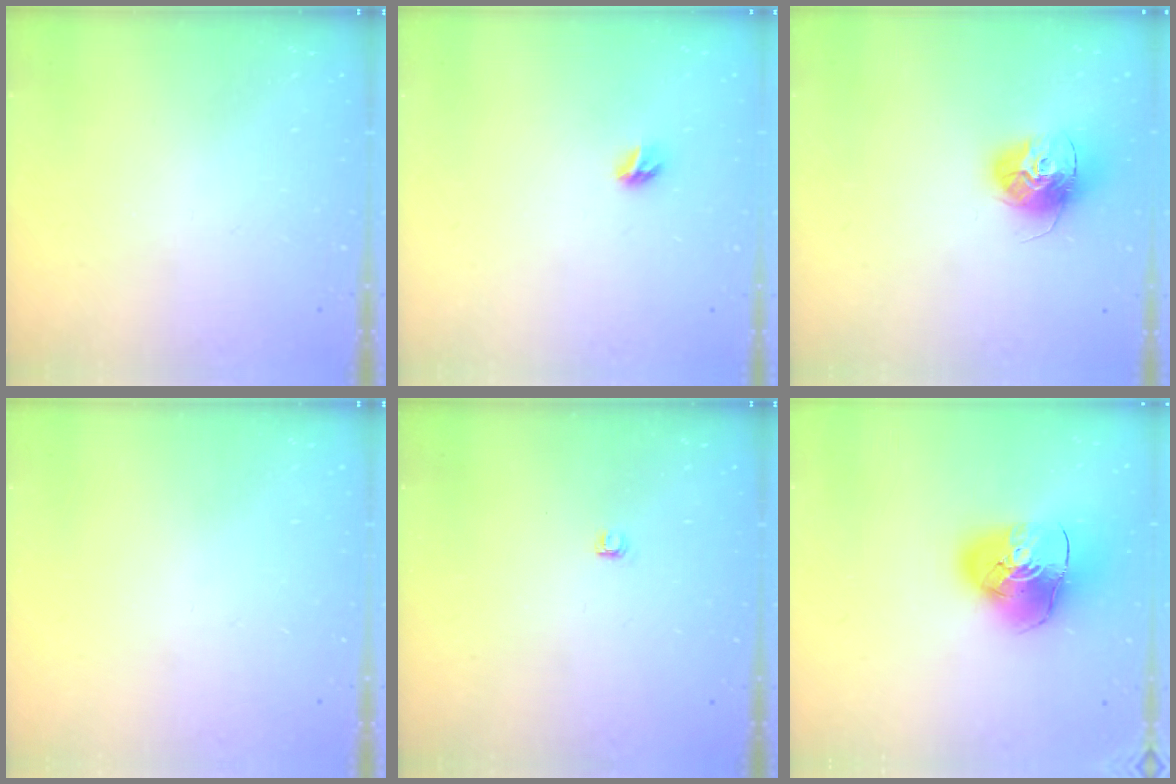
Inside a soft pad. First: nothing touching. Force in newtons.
{"total": 5.4, "press": 5.4, "slide": 0.5}
{"total": 13.7, "press": 13.6, "slide": 1.3}
{"total": 0.0}
{"total": 2.8, "press": 2.8, "slide": 0.4}
{"total": 12.9, "press": 12.8, "slide": 1.8}